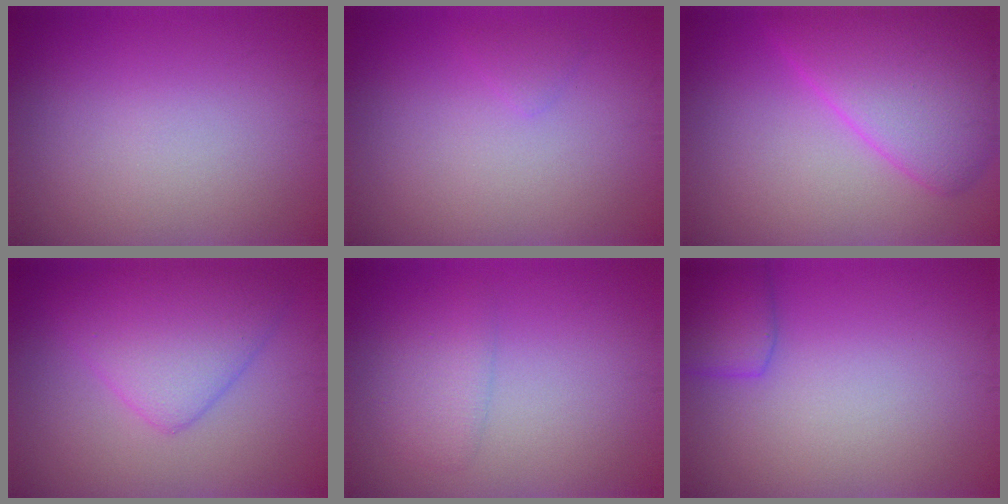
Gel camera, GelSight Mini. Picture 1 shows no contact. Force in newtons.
{"total": 0.7, "press": 0.7, "slide": 0.0}
{"total": 7.2, "press": 7.2, "slide": 0.3}
{"total": 5.3, "press": 5.3, "slide": 0.2}
{"total": 2.2, "press": 2.2, "slide": 0.2}
{"total": 2.7, "press": 2.6, "slide": 0.2}